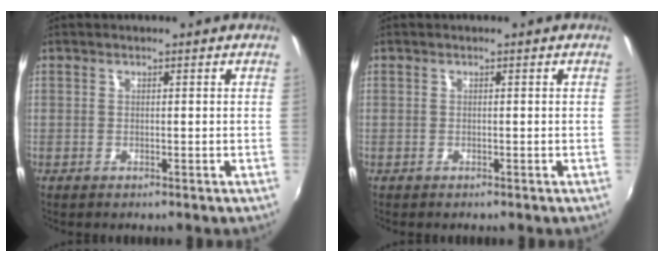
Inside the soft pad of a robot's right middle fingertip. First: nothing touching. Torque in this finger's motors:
{"motor_torque": [-0.02, -0.11, 0.01, 0.00]}